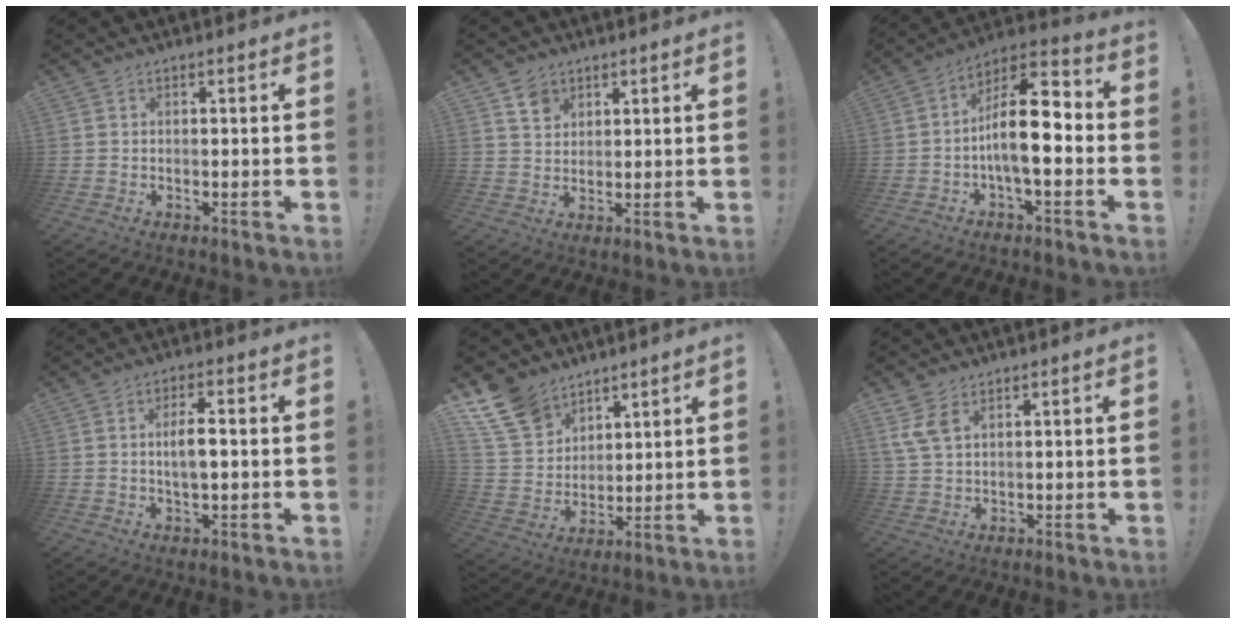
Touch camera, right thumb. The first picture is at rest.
{"total": 5.5, "force": [3.5, 3.9, 1.4], "torque": [-0.013, -0.019, 0.064]}
{"total": 15.3, "force": [-1.8, 5.9, 14.0], "torque": [-0.233, 0.015, -0.029]}
{"total": 5.6, "force": [0.1, 2.1, 5.2], "torque": [-0.092, 0.000, -0.003]}
{"total": 14.3, "force": [9.9, 9.0, 5.0], "torque": [-0.111, -0.060, 0.197]}
{"total": 6.3, "force": [3.3, 3.5, 4.0], "torque": [-0.087, -0.006, 0.066]}